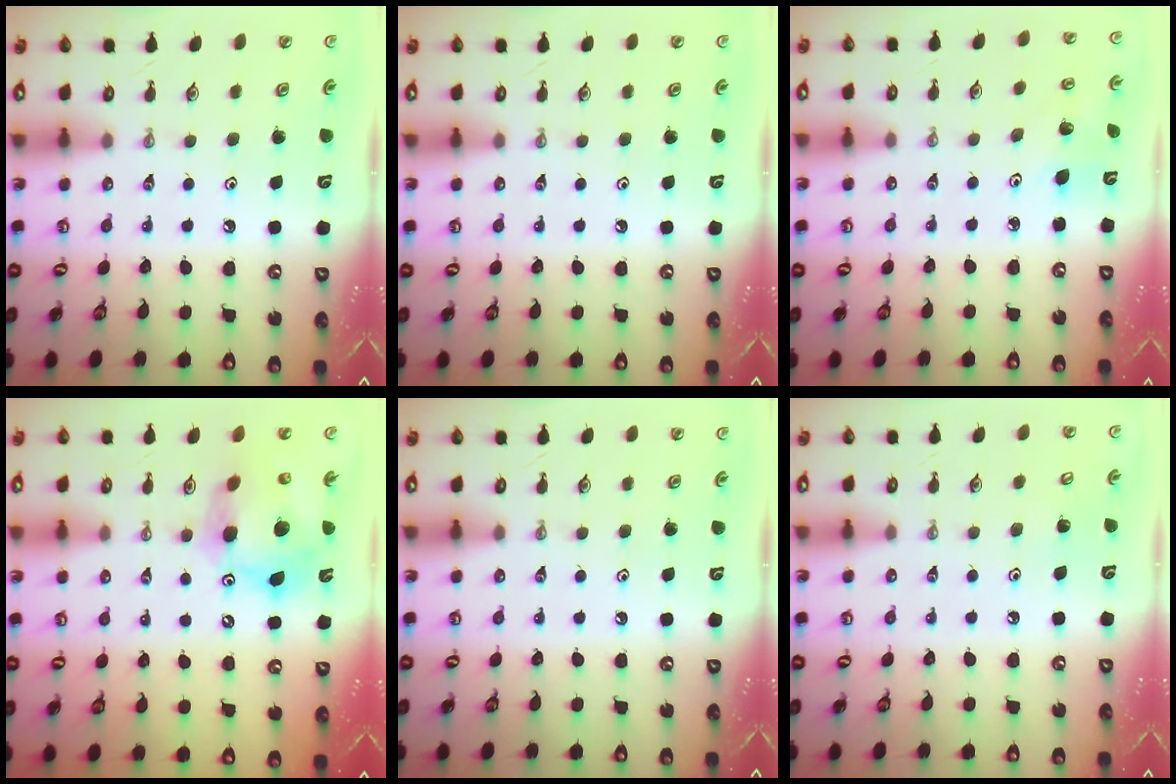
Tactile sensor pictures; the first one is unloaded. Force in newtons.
{"total": 0.0}
{"total": 5.5, "press": 5.1, "slide": 1.9}
{"total": 13.5, "press": 13.4, "slide": 1.5}
{"total": 0.0}
{"total": 3.3, "press": 3.3, "slide": 0.2}